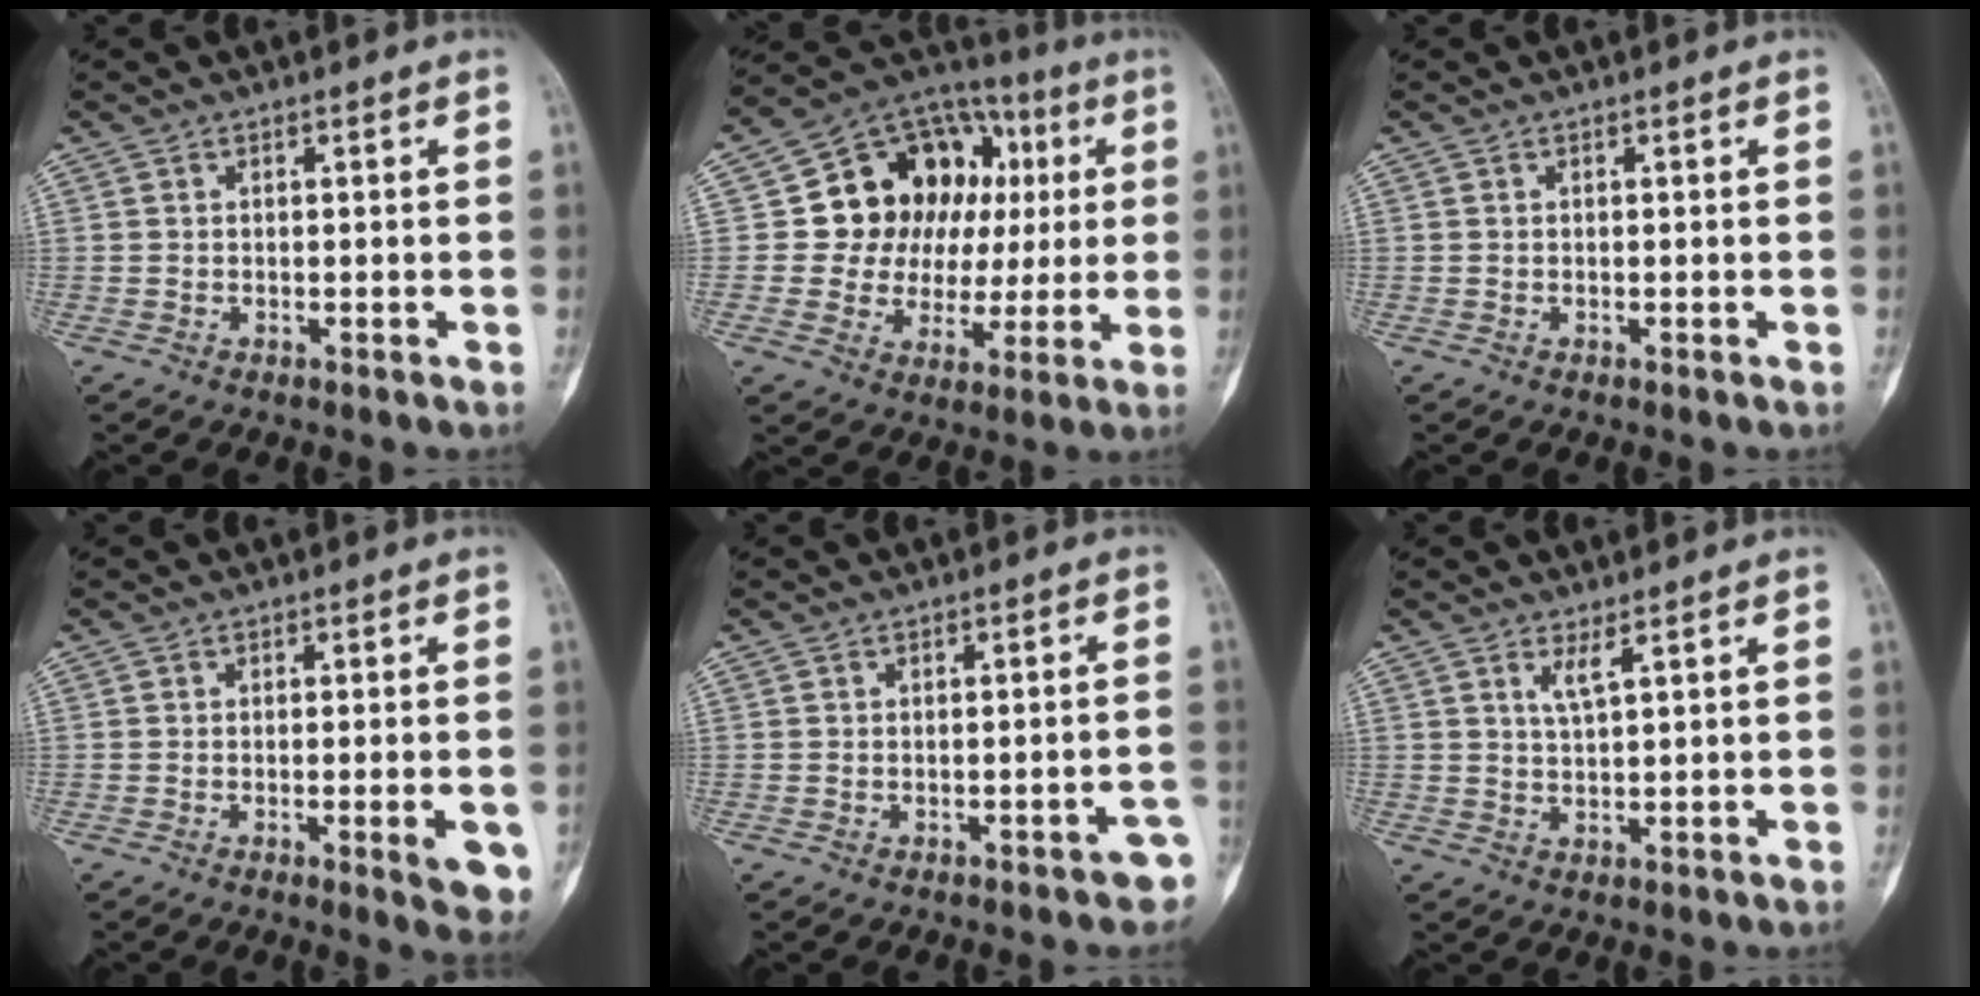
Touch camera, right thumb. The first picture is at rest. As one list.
[{"total": 19.8, "force": [3.7, 15.6, 11.6], "torque": [-0.102, 0.036, 0.068]}, {"total": 0.0}, {"total": 6.3, "force": [-1.8, 1.4, 5.8], "torque": [-0.065, -0.007, -0.019]}, {"total": 3.7, "force": [-2.2, 1.4, 2.6], "torque": [-0.015, 0.022, -0.022]}, {"total": 2.4, "force": [1.5, 0.2, 1.9], "torque": [-0.038, -0.016, 0.033]}]